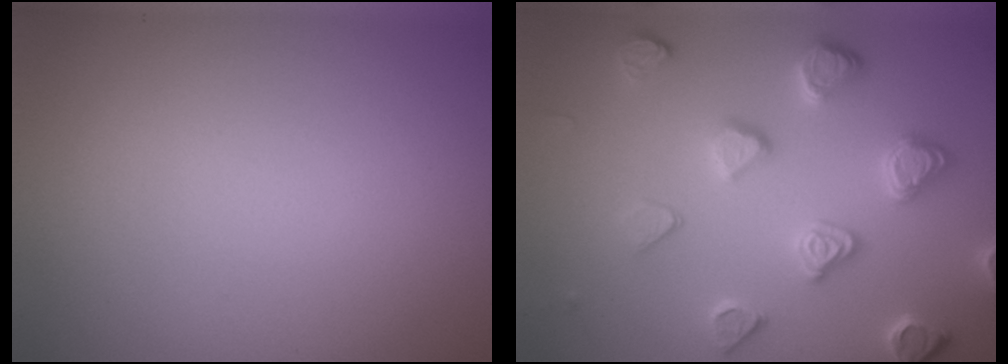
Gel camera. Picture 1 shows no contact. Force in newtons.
{"total": 4.2, "press": 3.7, "slide": 1.9}